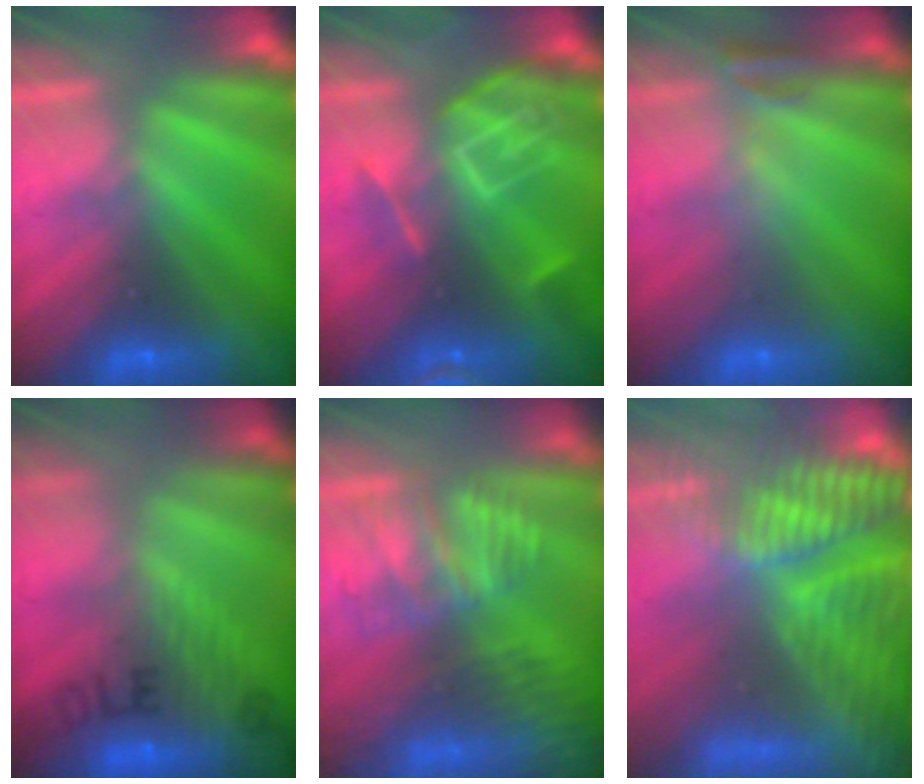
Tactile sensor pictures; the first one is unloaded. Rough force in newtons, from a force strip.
{"total": 9.4}
{"total": 2.4}
{"total": 8.8}
{"total": 7.3}
{"total": 7.4}